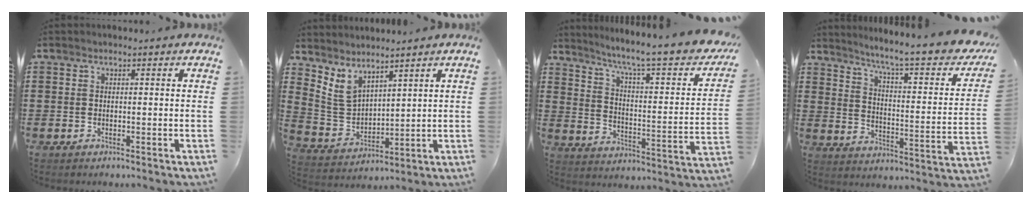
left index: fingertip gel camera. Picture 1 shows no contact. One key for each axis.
{"total": 4.8, "fx": 4.1, "fy": 1.8, "fz": 1.5, "tx": -0.050, "ty": -0.018, "tz": 0.077}
{"total": 7.1, "fx": 5.3, "fy": 0.1, "fz": 4.8, "tx": -0.106, "ty": -0.044, "tz": 0.076}
{"total": 7.0, "fx": 5.5, "fy": -0.5, "fz": 4.3, "tx": -0.091, "ty": -0.051, "tz": 0.080}